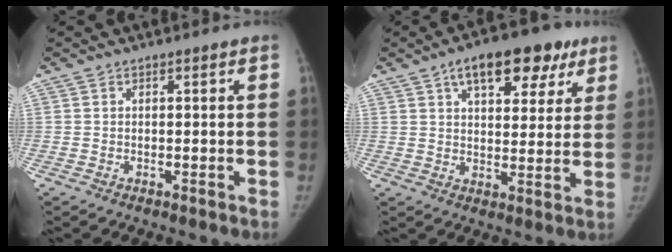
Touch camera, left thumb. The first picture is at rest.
{"total": 14.6, "force": [7.9, 7.3, 9.8], "torque": [-0.090, -0.008, 0.110]}